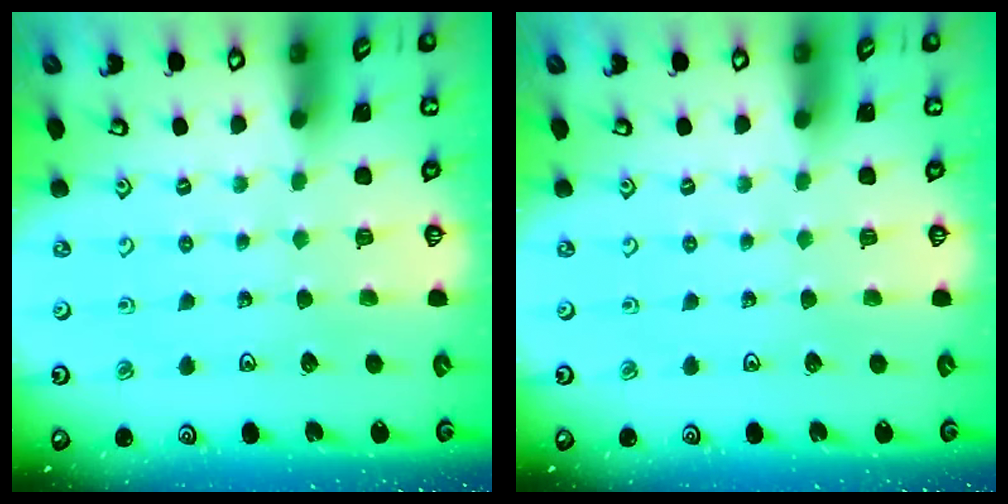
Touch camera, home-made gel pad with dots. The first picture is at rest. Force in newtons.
{"total": 0.0}